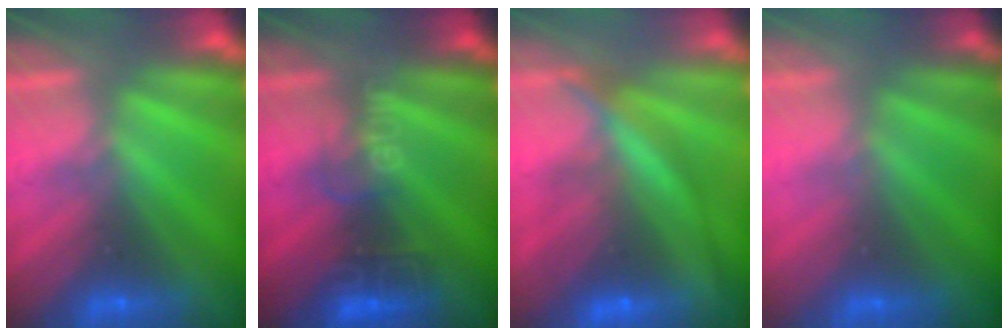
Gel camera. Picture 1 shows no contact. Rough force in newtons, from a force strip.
{"total": 2.8}
{"total": 7.6}
{"total": 2.4}